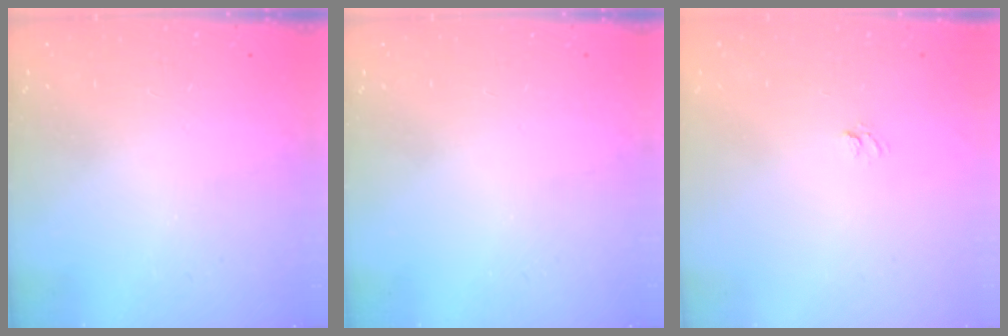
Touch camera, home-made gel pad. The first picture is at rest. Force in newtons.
{"total": 0.0}
{"total": 3.6, "press": 3.4, "slide": 1.1}